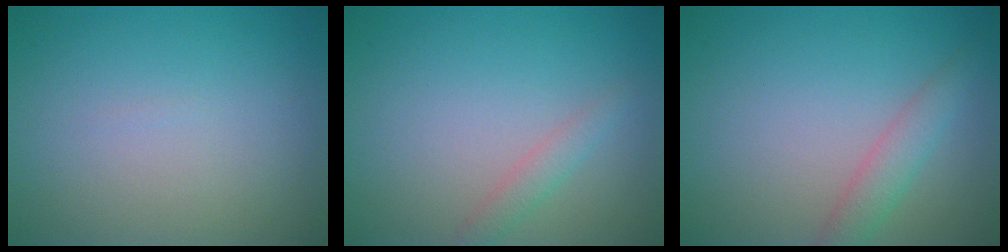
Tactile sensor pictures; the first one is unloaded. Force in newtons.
{"total": 1.4, "press": 1.4, "slide": 0.0}
{"total": 2.2, "press": 2.2, "slide": 0.1}